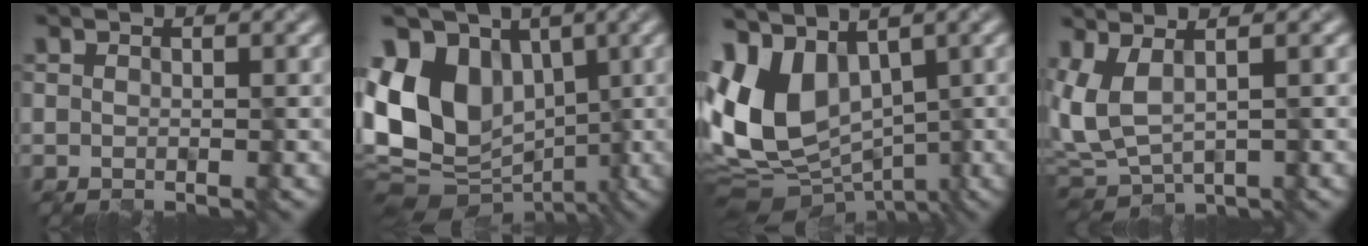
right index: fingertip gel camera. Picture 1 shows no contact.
{"total": 13.7, "force": [-0.3, 10.2, 9.1], "torque": [-0.176, 0.020, -0.013]}
{"total": 9.1, "force": [0.4, 6.3, 6.5], "torque": [-0.137, -0.003, -0.008]}
{"total": 4.5, "force": [0.4, 1.6, 4.2], "torque": [-0.098, -0.002, 0.007]}